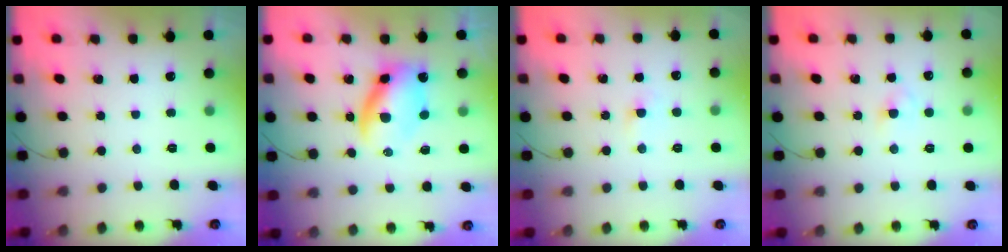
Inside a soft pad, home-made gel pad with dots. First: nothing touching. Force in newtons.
{"total": 7.6, "press": 7.6, "slide": 1.0}
{"total": 1.8, "press": 1.6, "slide": 0.8}
{"total": 2.6, "press": 2.4, "slide": 1.1}